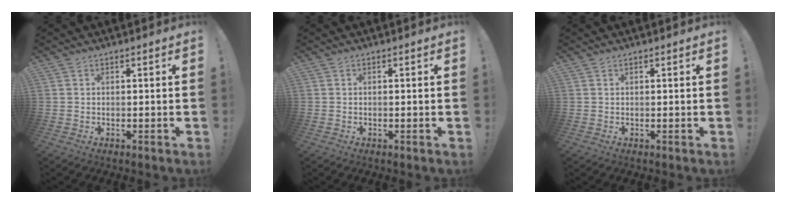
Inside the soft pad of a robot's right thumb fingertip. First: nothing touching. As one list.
[{"total": 0.0}, {"total": 0.0}]